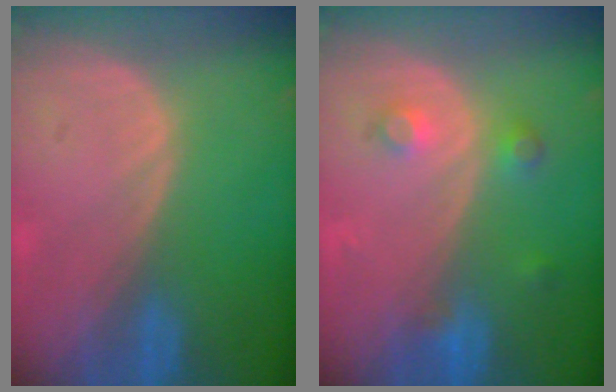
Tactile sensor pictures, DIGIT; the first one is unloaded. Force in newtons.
{"total": 3.4, "press": 3.2, "slide": 1.2}